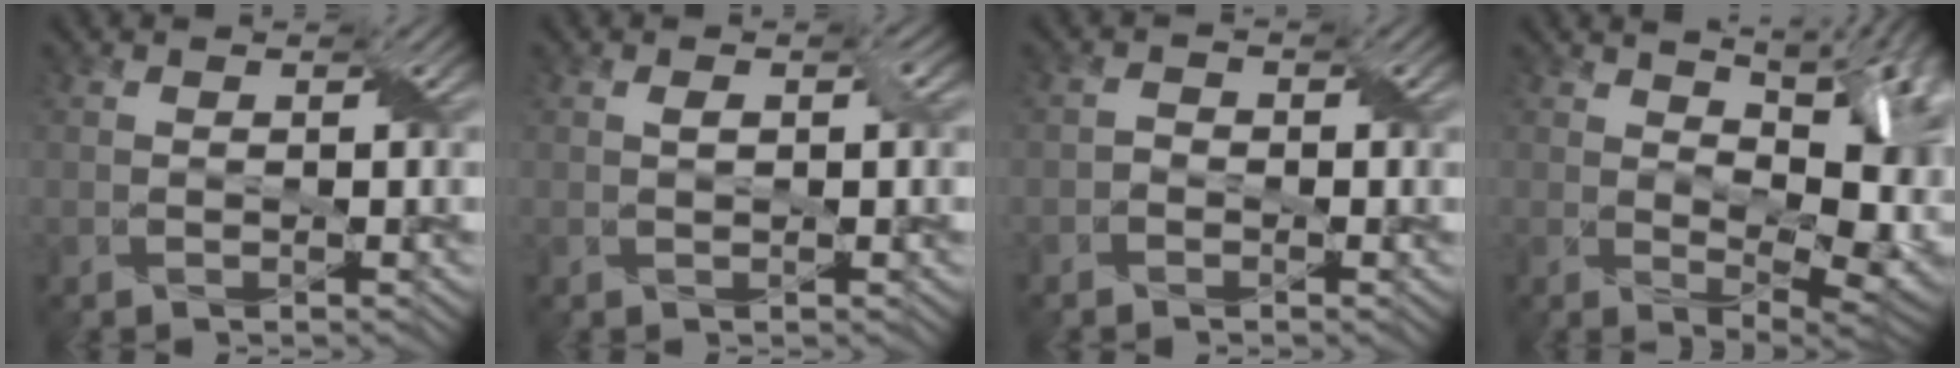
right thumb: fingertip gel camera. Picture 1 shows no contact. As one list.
[{"total": 1.4, "force": [0.3, 0.6, 1.2], "torque": [-0.025, 0.003, 0.006]}, {"total": 1.0, "force": [-0.7, 0.7, 0.3], "torque": [-0.009, 0.005, -0.016]}, {"total": 16.7, "force": [4.7, 8.1, 13.9], "torque": [-0.191, 0.026, 0.101]}]